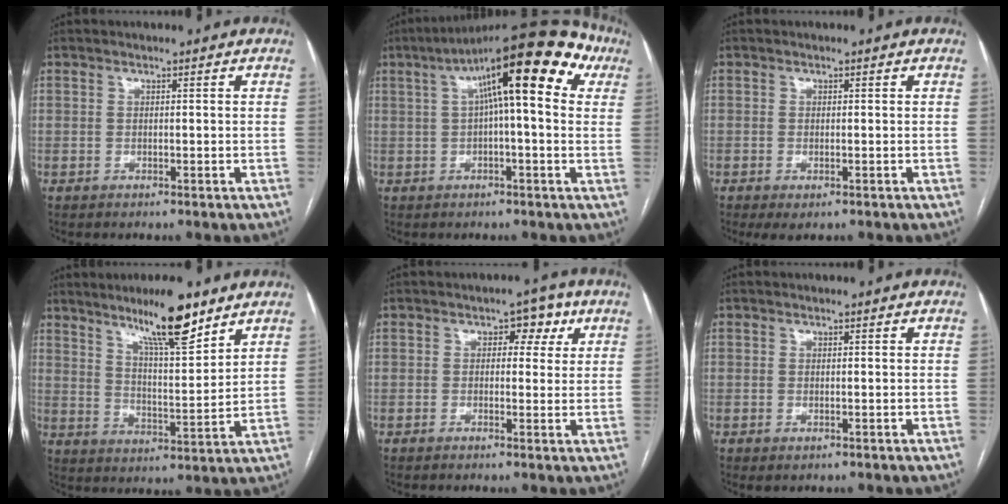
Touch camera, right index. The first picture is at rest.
{"total": 16.8, "force": [5.8, 3.6, 15.4], "torque": [-0.231, 0.055, 0.077]}
{"total": 2.4, "force": [-1.1, 0.8, 1.9], "torque": [-0.032, -0.003, -0.012]}
{"total": 11.8, "force": [8.4, 1.5, 8.1], "torque": [-0.135, -0.007, 0.142]}
{"total": 4.1, "force": [1.4, 2.5, 3.0], "torque": [-0.035, 0.021, 0.013]}
{"total": 1.0, "force": [-0.3, 0.4, 0.9], "torque": [-0.019, -0.003, 0.000]}